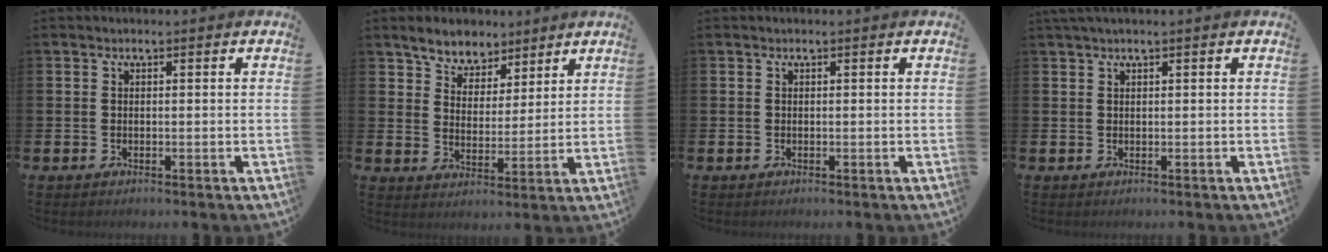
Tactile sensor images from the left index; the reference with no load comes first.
{"total": 5.8, "force": [5.3, 2.3, 0.3], "torque": [-0.027, -0.018, 0.097]}
{"total": 0.0}
{"total": 1.0, "force": [0.7, -0.1, 0.6], "torque": [-0.014, 0.003, 0.014]}